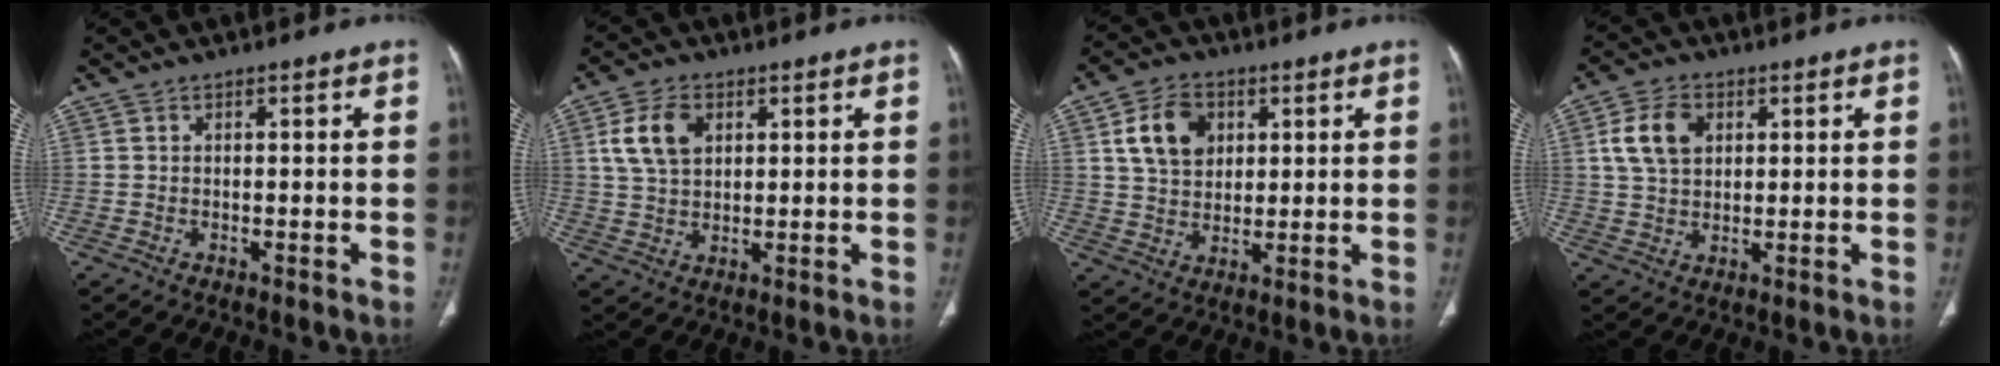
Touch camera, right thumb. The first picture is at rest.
{"total": 8.3, "force": [2.8, 5.5, 5.5], "torque": [-0.098, -0.003, 0.056]}
{"total": 9.7, "force": [3.3, 7.1, 5.7], "torque": [-0.080, -0.006, 0.061]}
{"total": 8.3, "force": [2.6, 5.7, 5.4], "torque": [-0.091, 0.000, 0.049]}